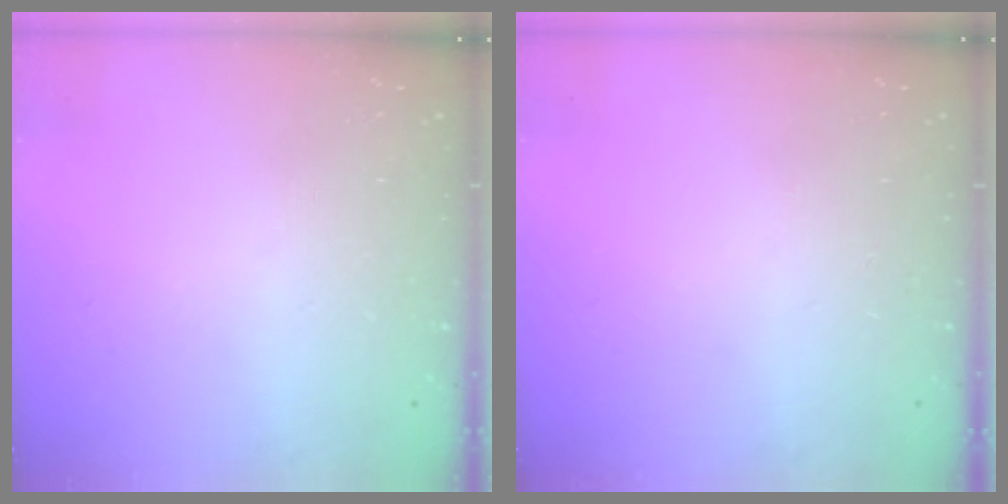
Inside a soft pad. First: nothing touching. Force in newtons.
{"total": 0.0}